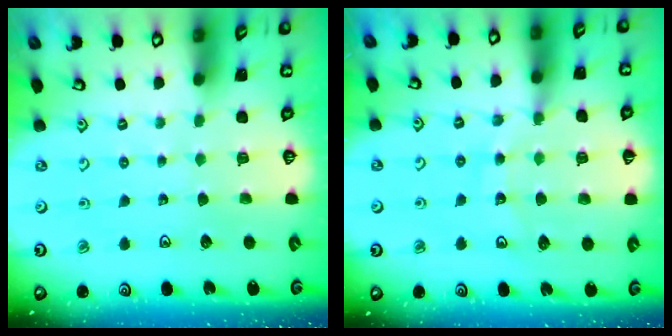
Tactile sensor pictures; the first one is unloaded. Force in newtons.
{"total": 10.9, "press": 10.8, "slide": 1.5}